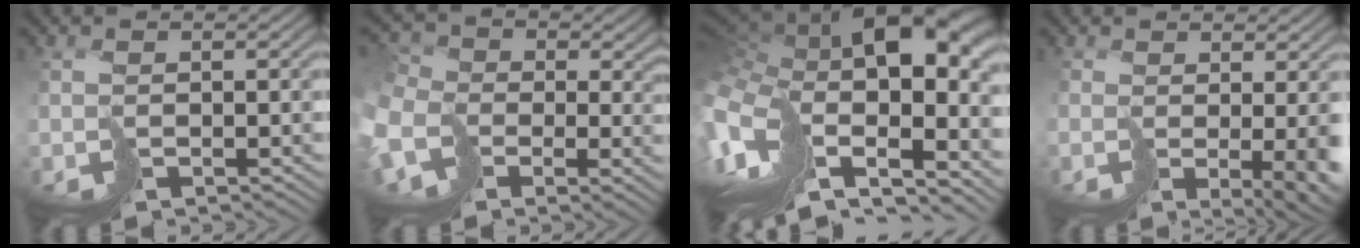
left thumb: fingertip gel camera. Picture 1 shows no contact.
{"total": 11.6, "force": [-2.9, 8.8, 6.9], "torque": [-0.199, -0.036, -0.036]}
{"total": 17.5, "force": [0.6, 9.3, 14.8], "torque": [-0.307, -0.019, 0.035]}
{"total": 5.5, "force": [-0.8, 1.1, 5.3], "torque": [-0.074, -0.024, 0.009]}